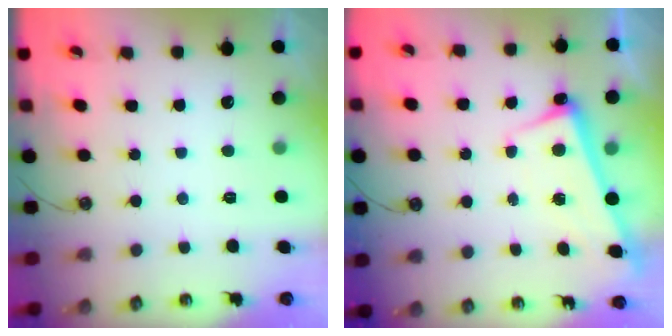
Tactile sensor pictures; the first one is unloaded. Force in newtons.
{"total": 2.6, "press": 2.4, "slide": 0.9}